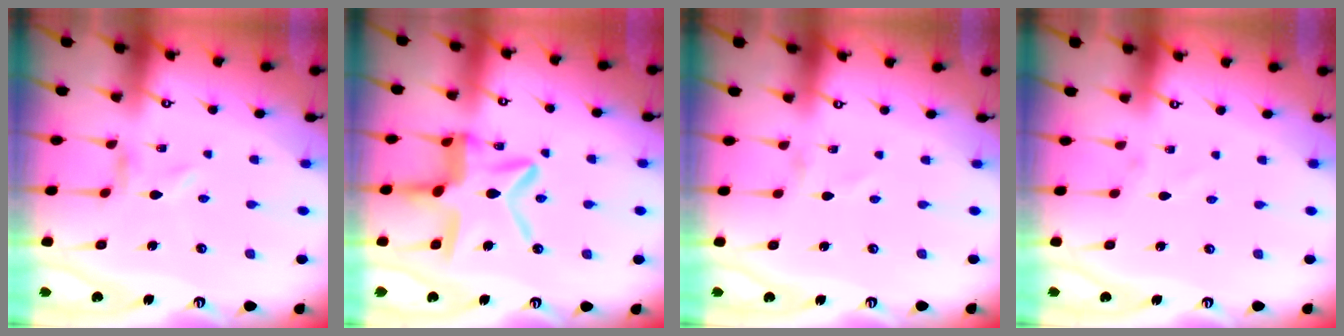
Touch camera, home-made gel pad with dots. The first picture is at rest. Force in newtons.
{"total": 15.6, "press": 15.5, "slide": 1.4}
{"total": 0.0}
{"total": 1.5, "press": 1.5, "slide": 0.0}